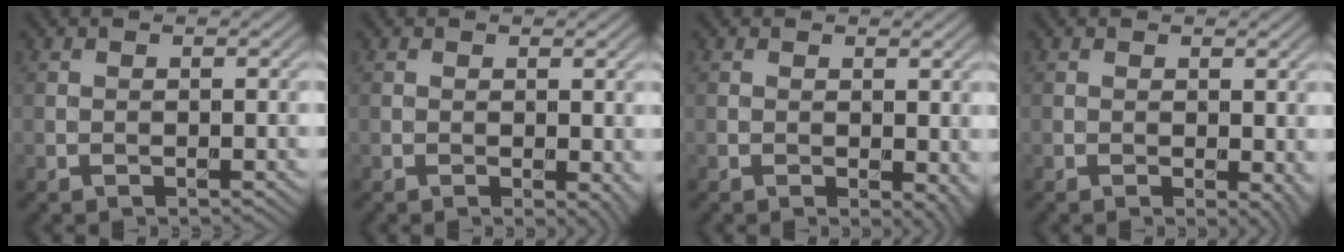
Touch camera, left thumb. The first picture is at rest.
{"total": 2.1, "force": [-0.2, 1.1, 1.8], "torque": [-0.019, -0.009, 0.000]}
{"total": 2.8, "force": [-0.3, 1.6, 2.3], "torque": [-0.025, -0.008, -0.001]}
{"total": 2.3, "force": [-0.1, 1.3, 2.0], "torque": [-0.020, -0.007, 0.001]}